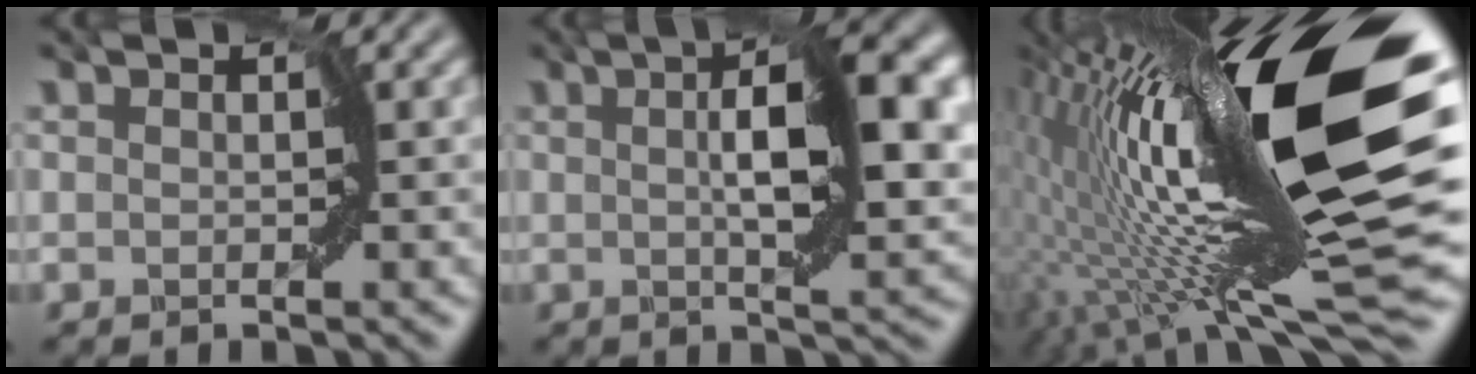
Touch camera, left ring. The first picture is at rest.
{"total": 8.9, "force": [1.1, 2.4, 8.5], "torque": [-0.129, 0.005, 0.014]}
{"total": 20.5, "force": [3.2, 5.8, 19.4], "torque": [-0.336, 0.002, 0.050]}